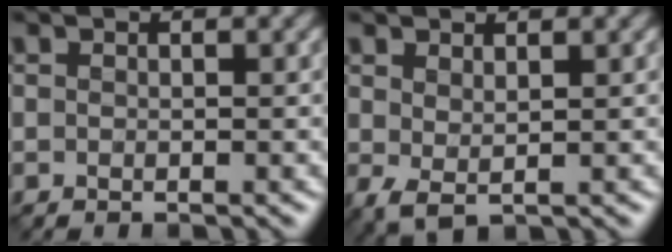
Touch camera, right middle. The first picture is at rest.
{"total": 1.7, "force": [0.6, 0.8, 1.3], "torque": [-0.035, -0.002, 0.015]}